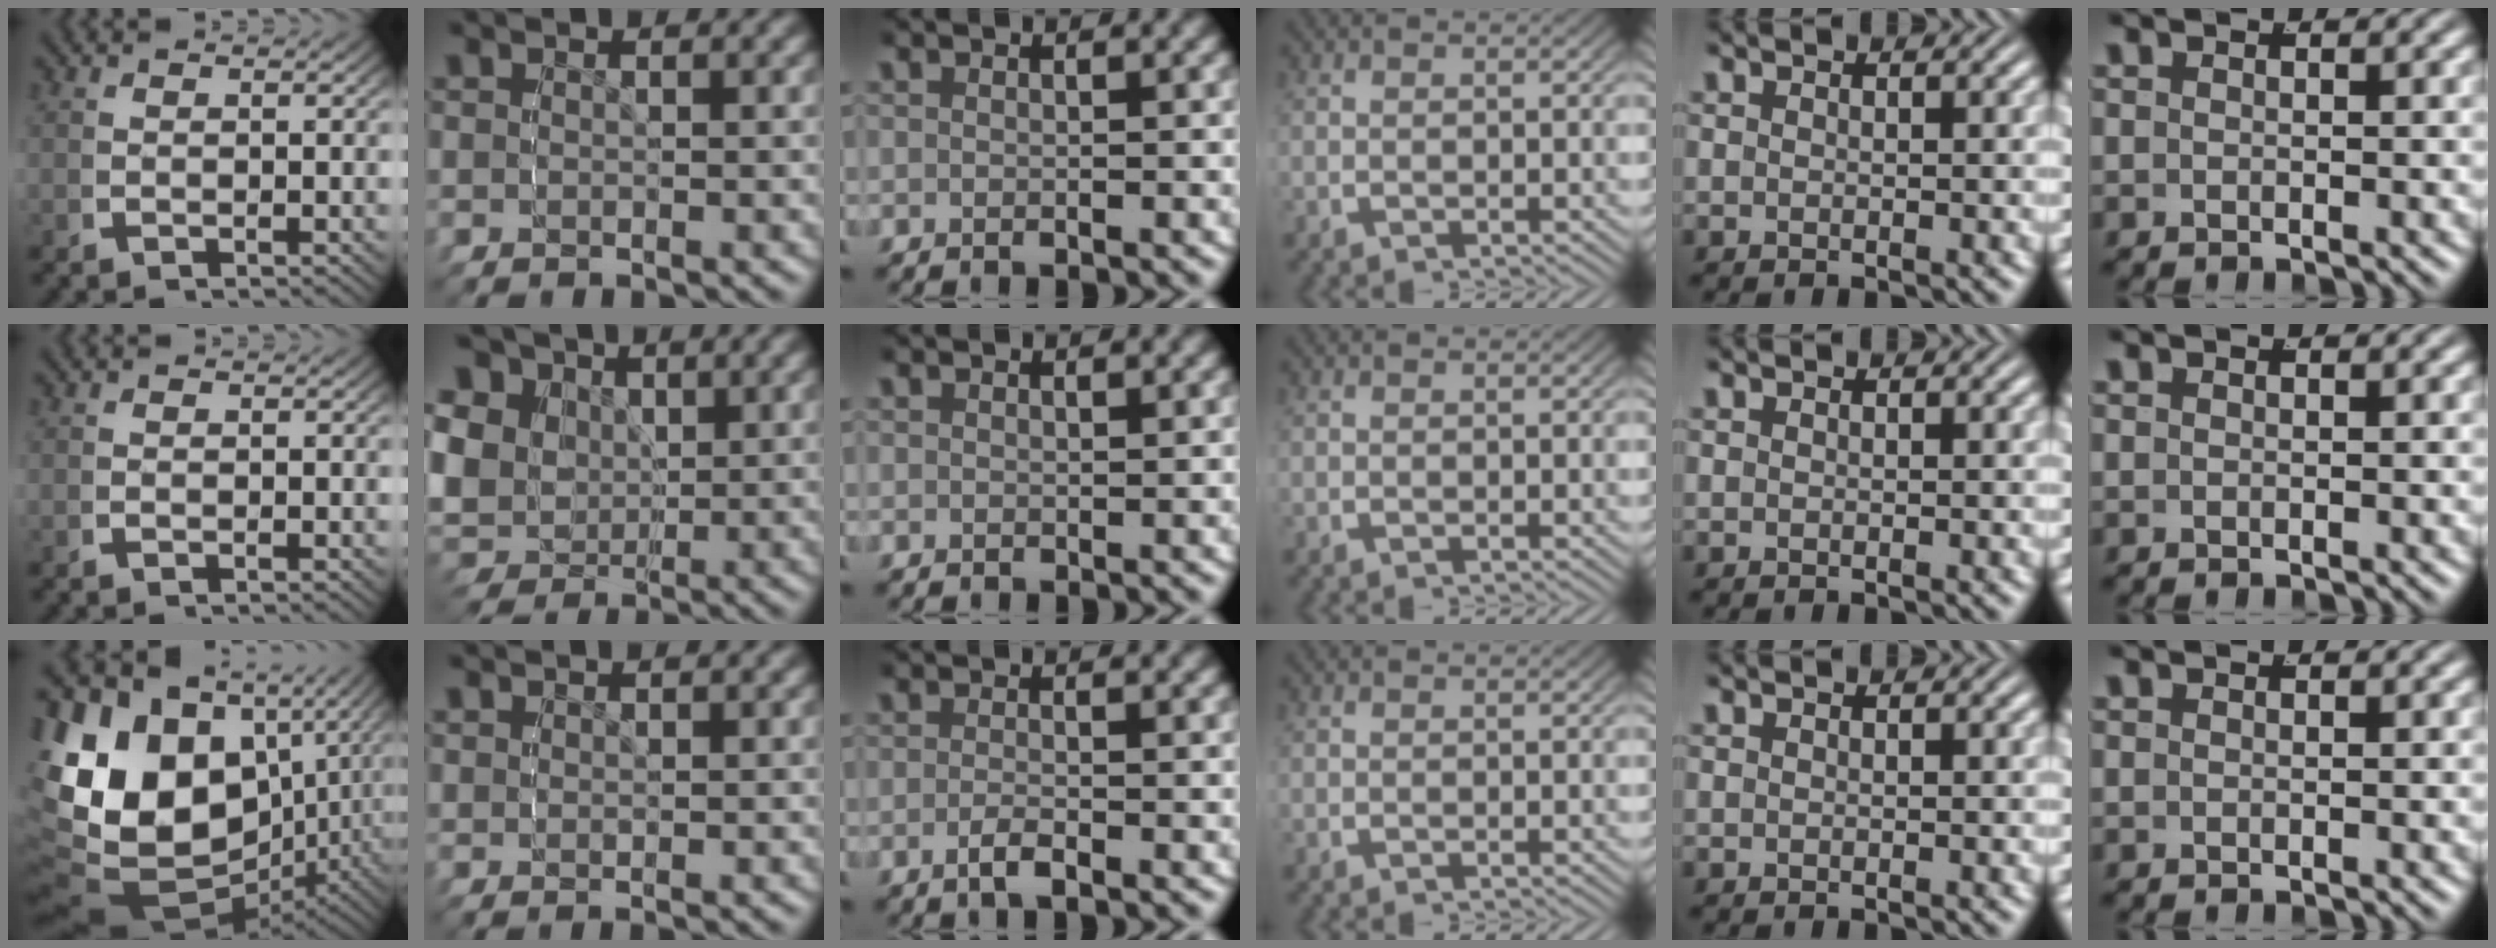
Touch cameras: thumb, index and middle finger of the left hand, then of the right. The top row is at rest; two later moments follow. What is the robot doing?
{"motion": "grasp_and_lifting", "object": "cloth"}